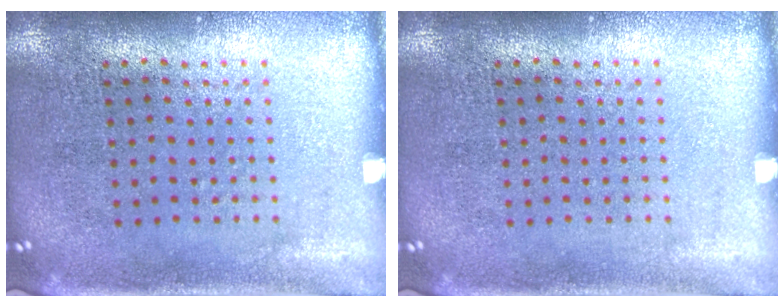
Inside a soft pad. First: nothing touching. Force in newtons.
{"total": 0.0}